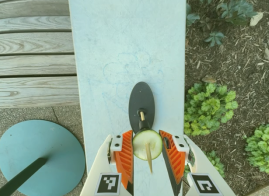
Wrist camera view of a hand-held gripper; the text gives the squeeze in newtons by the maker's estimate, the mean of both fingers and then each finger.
{"total": 14.3, "left": 14.8, "right": 13.8}